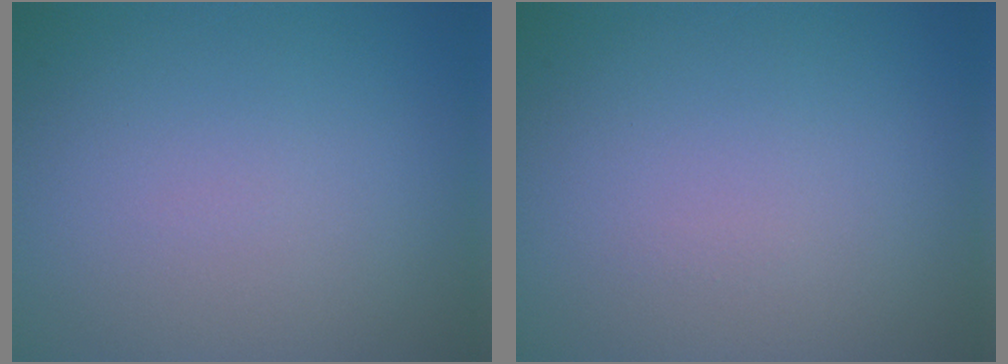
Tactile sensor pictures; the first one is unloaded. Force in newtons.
{"total": 0.0}